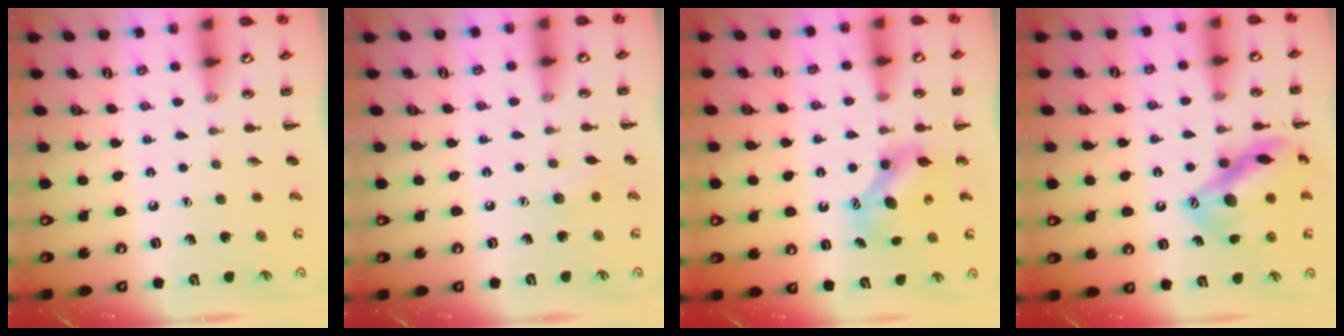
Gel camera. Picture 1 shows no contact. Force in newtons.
{"total": 4.3, "press": 4.2, "slide": 1.2}
{"total": 7.7, "press": 7.7, "slide": 0.6}
{"total": 17.2, "press": 17.2, "slide": 1.4}